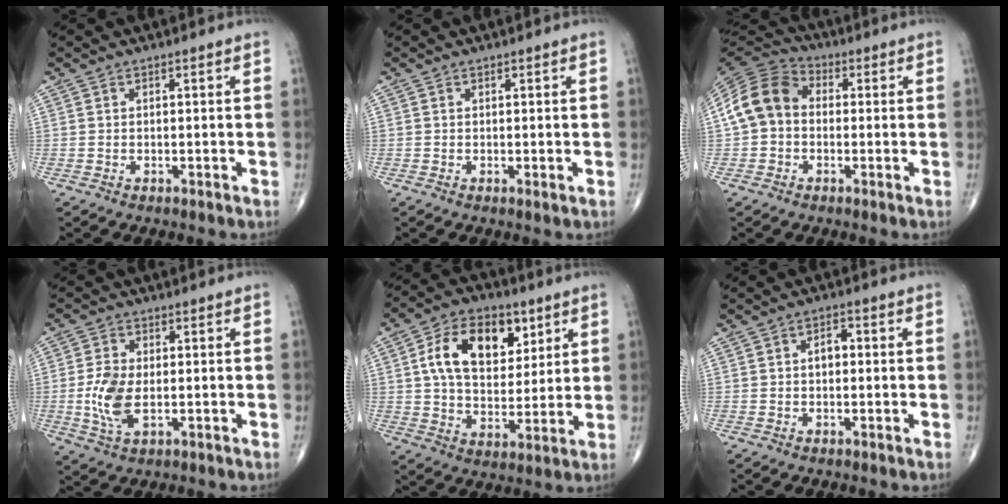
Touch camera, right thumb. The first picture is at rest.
{"total": 0.5, "force": [0.0, 0.0, 0.5], "torque": [-0.012, -0.004, -0.002]}
{"total": 10.8, "force": [0.0, 8.5, 6.6], "torque": [-0.118, 0.034, -0.014]}
{"total": 7.6, "force": [-0.8, 4.1, 6.3], "torque": [-0.137, -0.003, -0.013]}
{"total": 16.1, "force": [5.5, 10.1, 11.2], "torque": [-0.149, -0.012, 0.096]}
{"total": 2.7, "force": [0.0, 1.8, 2.1], "torque": [-0.022, 0.012, -0.005]}